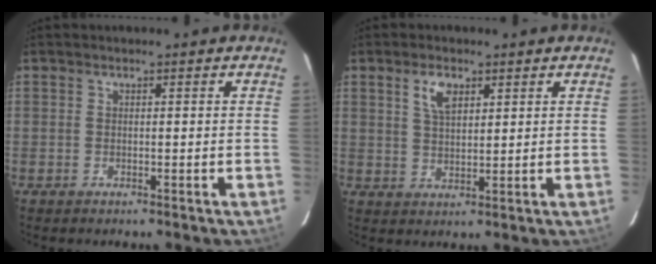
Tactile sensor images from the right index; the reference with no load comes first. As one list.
[{"total": 4.8, "force": [2.5, 2.3, 3.4], "torque": [-0.061, 0.009, 0.048]}]